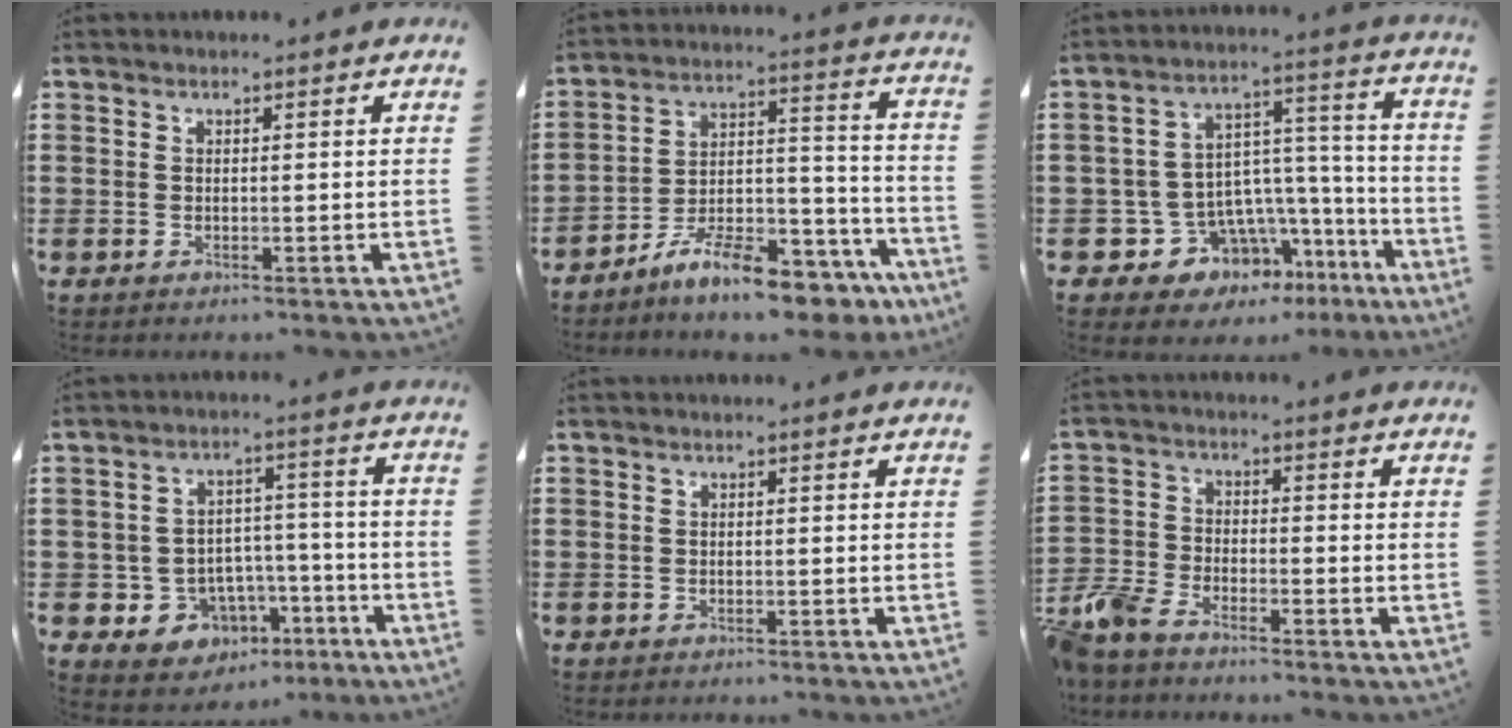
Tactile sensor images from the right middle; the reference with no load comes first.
{"total": 11.5, "force": [-9.9, 2.0, 5.5], "torque": [-0.078, 0.035, -0.184]}
{"total": 8.7, "force": [-5.8, 6.2, 1.9], "torque": [-0.062, -0.002, -0.100]}
{"total": 6.2, "force": [-3.2, 5.2, 1.2], "torque": [-0.034, 0.024, -0.054]}
{"total": 0.8, "force": [-0.7, 0.5, 0.0], "torque": [-0.001, 0.001, -0.014]}
{"total": 5.3, "force": [-4.9, 1.4, 1.6], "torque": [-0.064, -0.007, -0.104]}